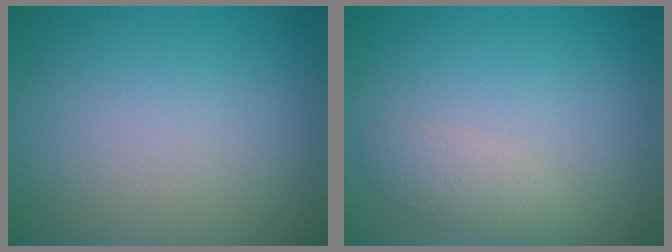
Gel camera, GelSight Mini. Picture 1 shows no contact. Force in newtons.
{"total": 1.7, "press": 1.7, "slide": 0.0}